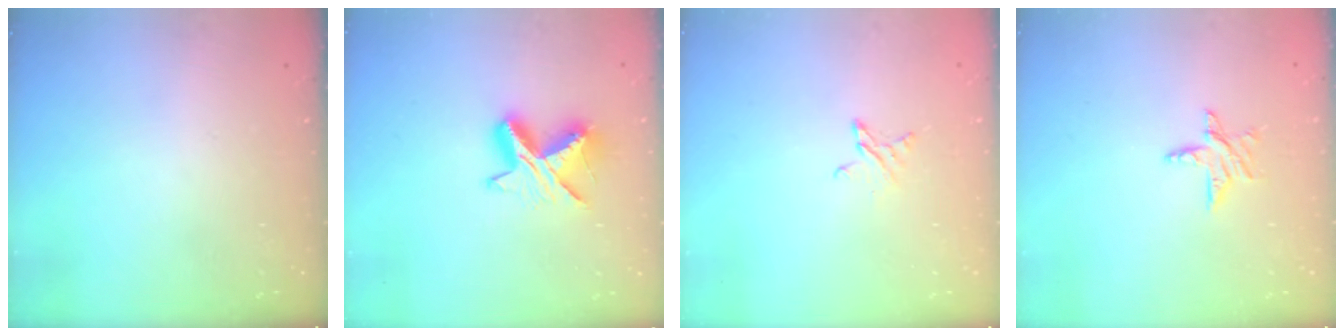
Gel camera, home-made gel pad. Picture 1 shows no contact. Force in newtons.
{"total": 10.4, "press": 10.4, "slide": 0.8}
{"total": 3.5, "press": 3.5, "slide": 0.4}
{"total": 7.0, "press": 7.0, "slide": 0.6}